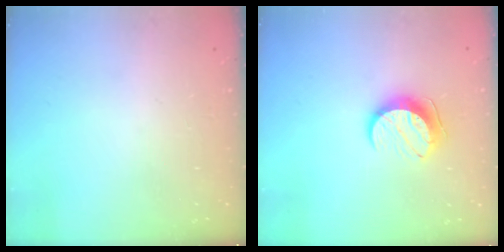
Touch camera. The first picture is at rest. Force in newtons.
{"total": 9.5, "press": 9.5, "slide": 0.1}